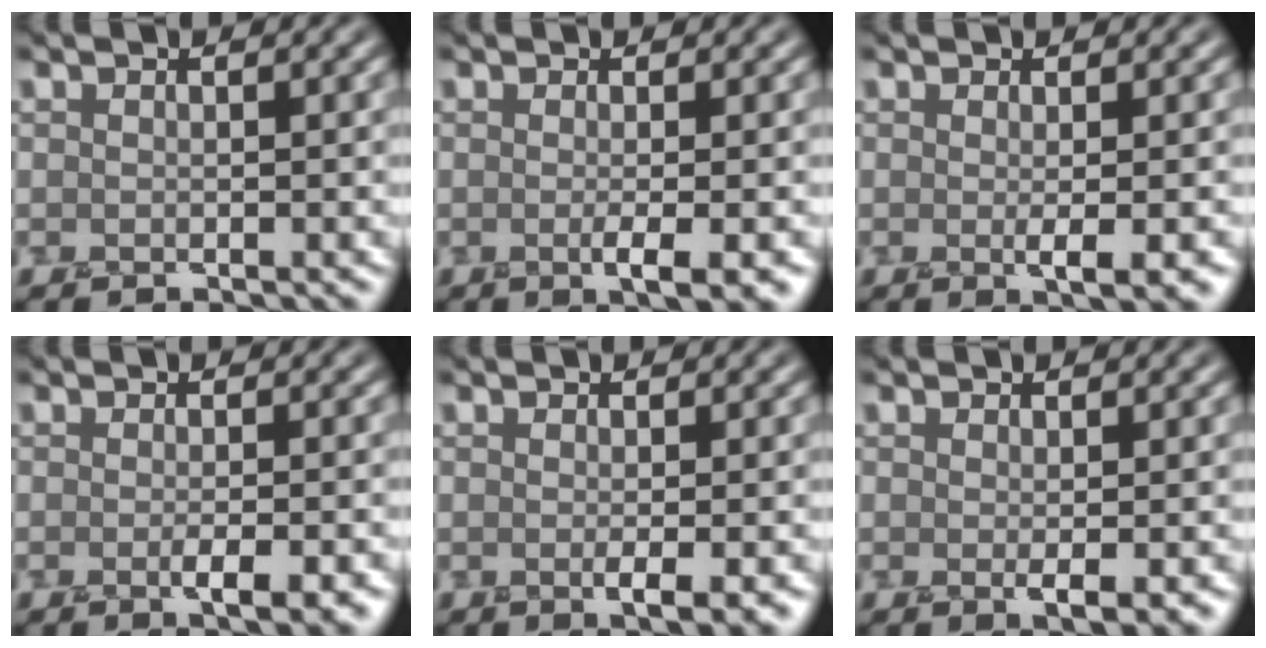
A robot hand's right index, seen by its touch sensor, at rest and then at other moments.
{"total": 3.2, "force": [-0.6, 0.8, 3.0], "torque": [-0.040, -0.005, -0.010]}
{"total": 2.5, "force": [-0.2, 0.5, 2.4], "torque": [-0.029, -0.002, -0.004]}
{"total": 3.1, "force": [-1.0, 0.8, 2.8], "torque": [-0.036, -0.001, -0.017]}
{"total": 2.2, "force": [-0.4, 0.5, 2.1], "torque": [-0.029, -0.004, -0.006]}
{"total": 1.6, "force": [-0.1, 0.2, 1.6], "torque": [-0.024, -0.007, -0.002]}